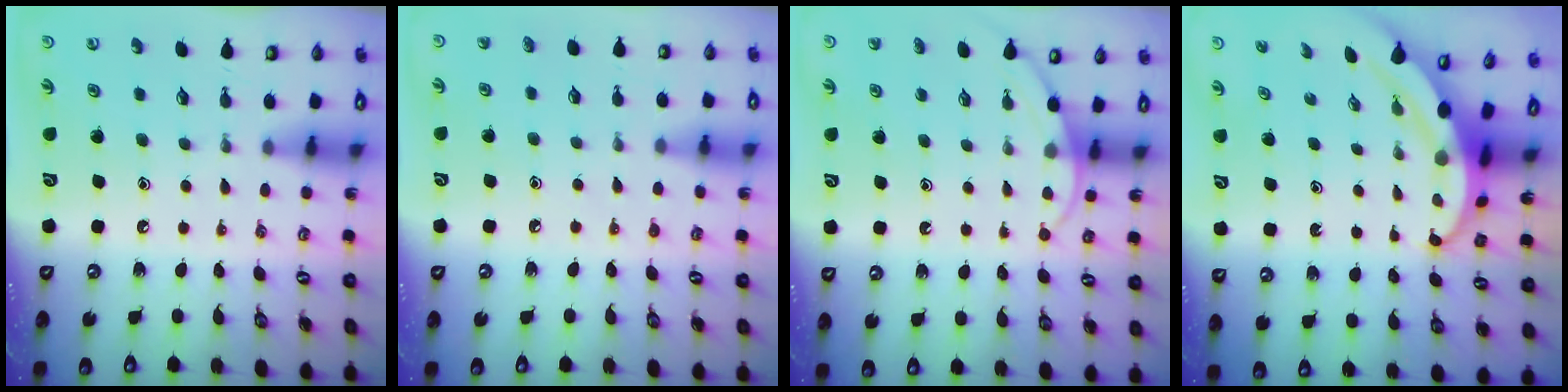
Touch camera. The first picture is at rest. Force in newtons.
{"total": 3.9, "press": 3.8, "slide": 0.4}
{"total": 4.6, "press": 4.6, "slide": 0.5}
{"total": 4.1, "press": 4.1, "slide": 0.6}